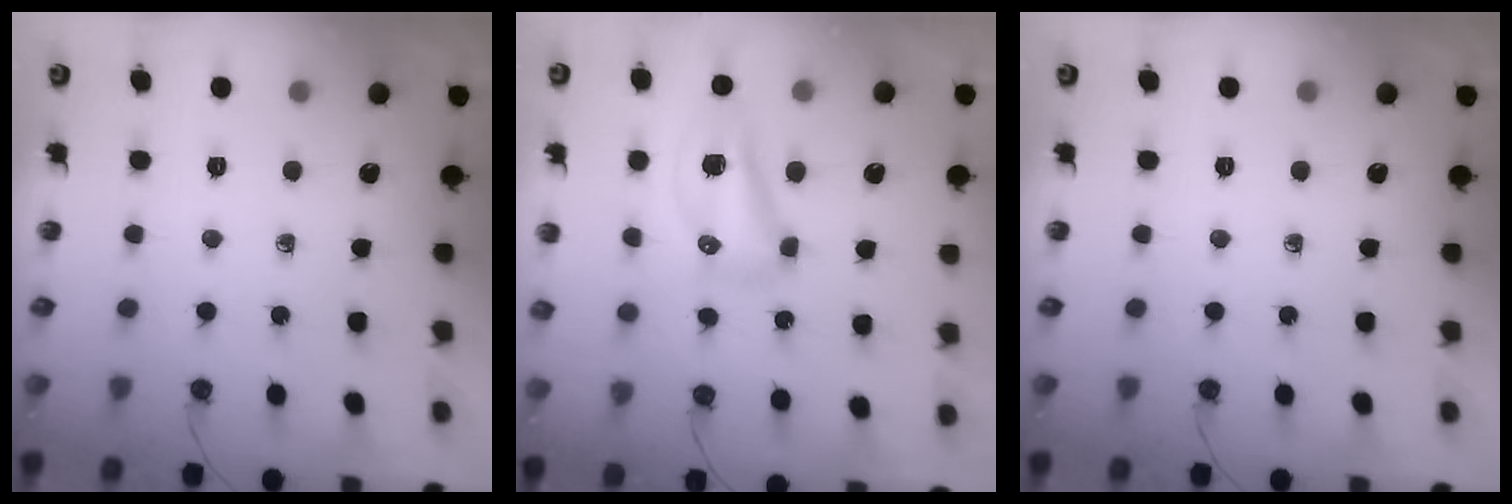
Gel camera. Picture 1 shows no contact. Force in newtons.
{"total": 8.9, "press": 8.8, "slide": 1.2}
{"total": 0.0}